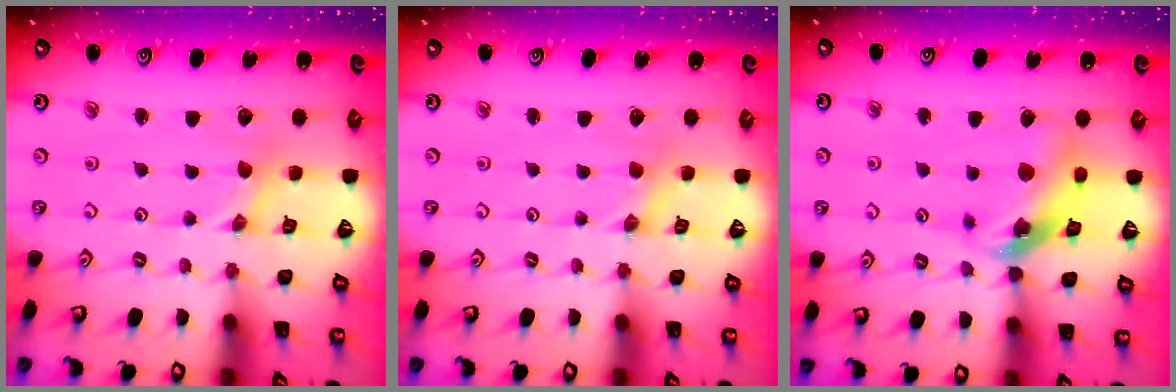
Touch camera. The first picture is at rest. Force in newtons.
{"total": 0.0}
{"total": 13.2, "press": 13.1, "slide": 1.5}